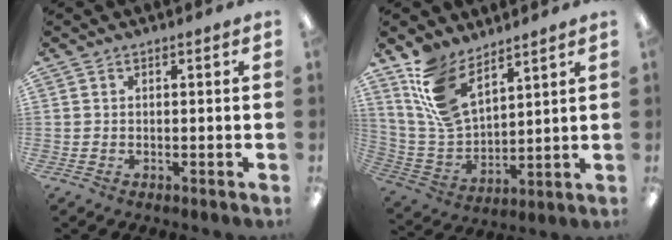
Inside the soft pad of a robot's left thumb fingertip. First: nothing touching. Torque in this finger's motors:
{"motor_torque": [-0.29, 0.29, 1.09, -1.68, 0.09]}